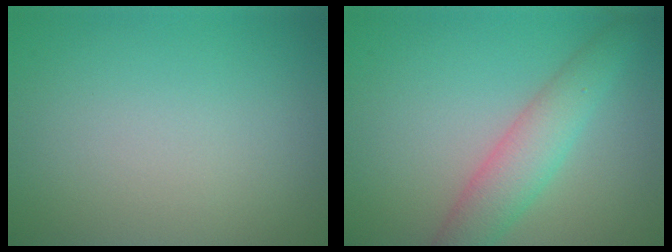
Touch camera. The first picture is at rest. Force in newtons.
{"total": 4.0, "press": 4.0, "slide": 0.1}